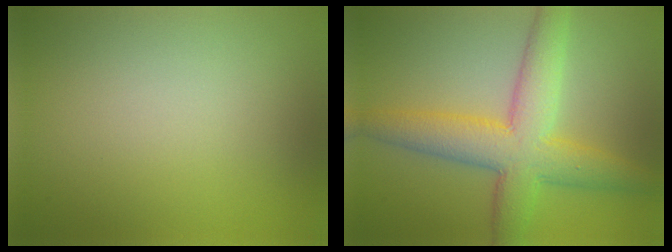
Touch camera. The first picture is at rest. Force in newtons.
{"total": 7.2, "press": 7.2, "slide": 0.1}